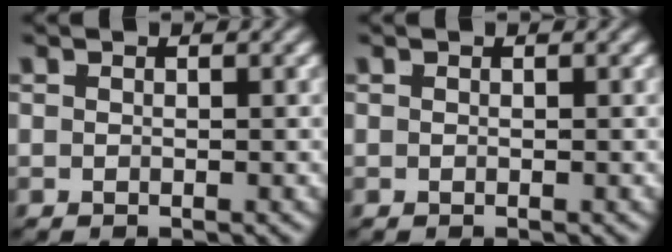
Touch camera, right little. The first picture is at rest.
{"total": 0.0}